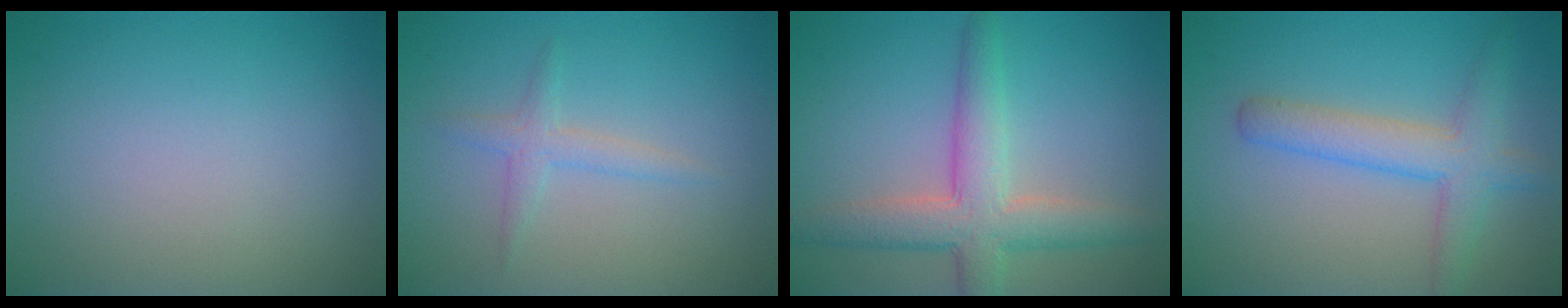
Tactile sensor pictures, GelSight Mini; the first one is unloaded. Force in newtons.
{"total": 1.7, "press": 1.7, "slide": 0.1}
{"total": 5.6, "press": 5.6, "slide": 0.3}
{"total": 4.2, "press": 4.2, "slide": 0.2}